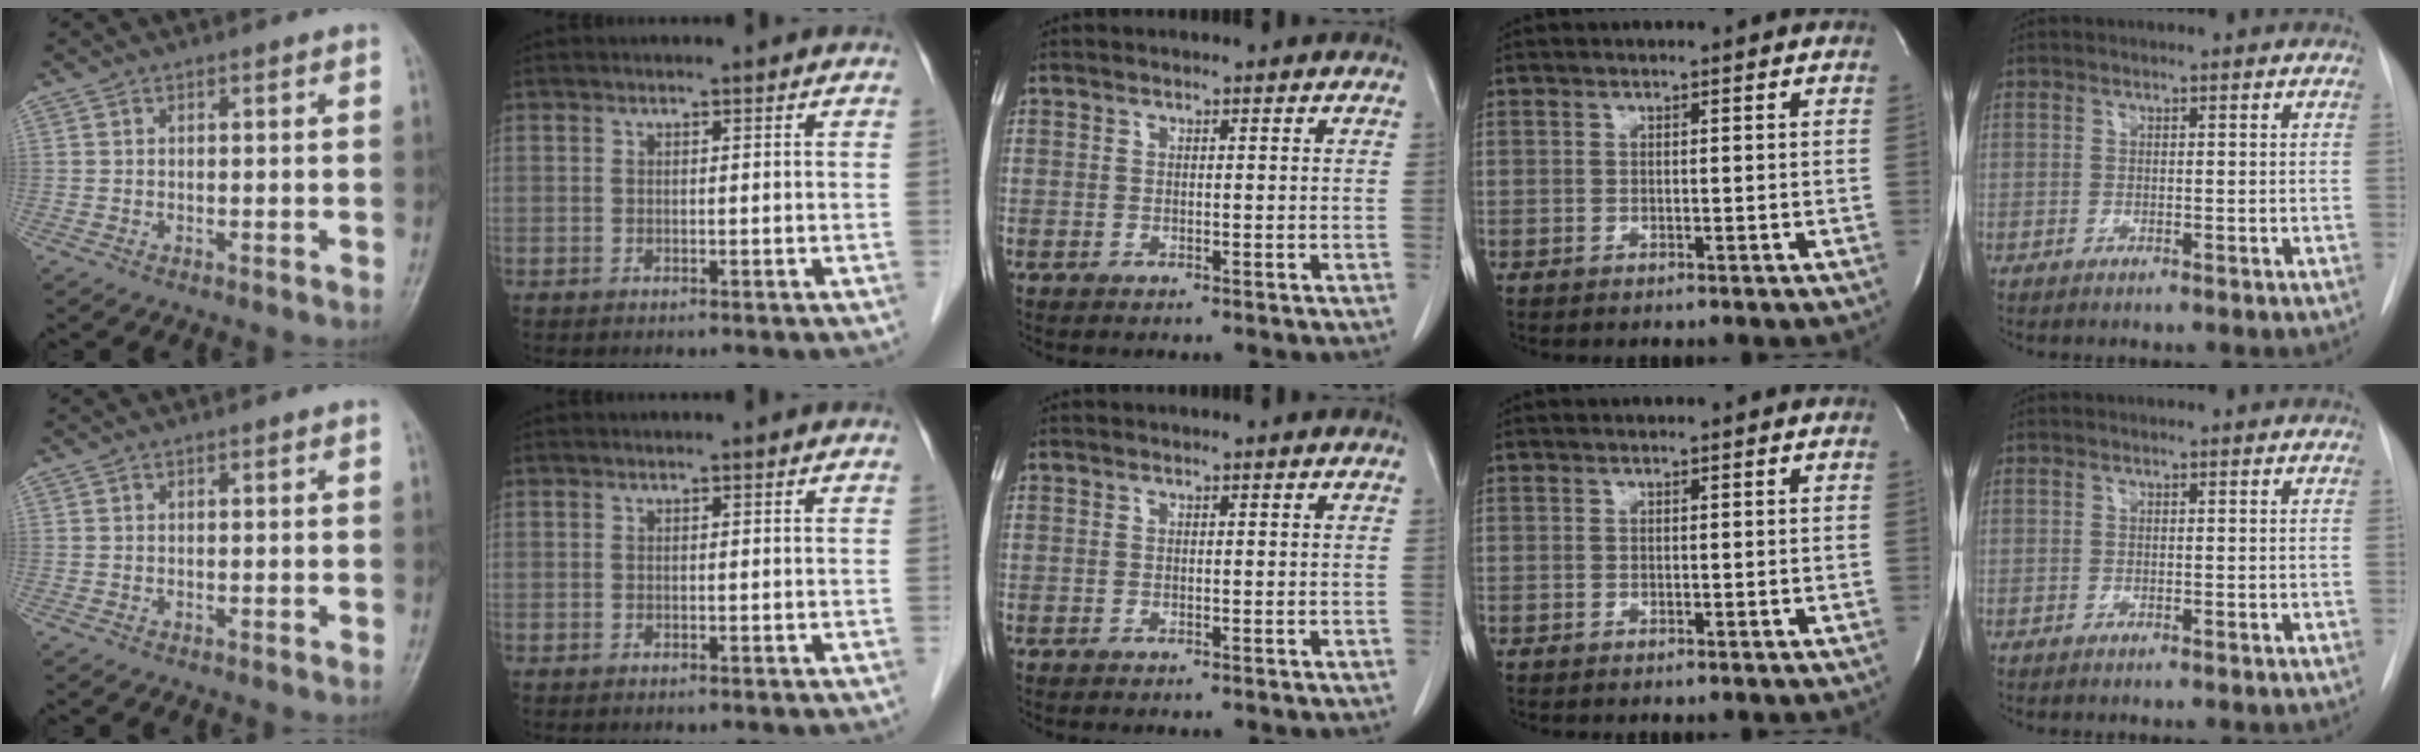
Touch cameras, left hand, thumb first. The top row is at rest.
{}